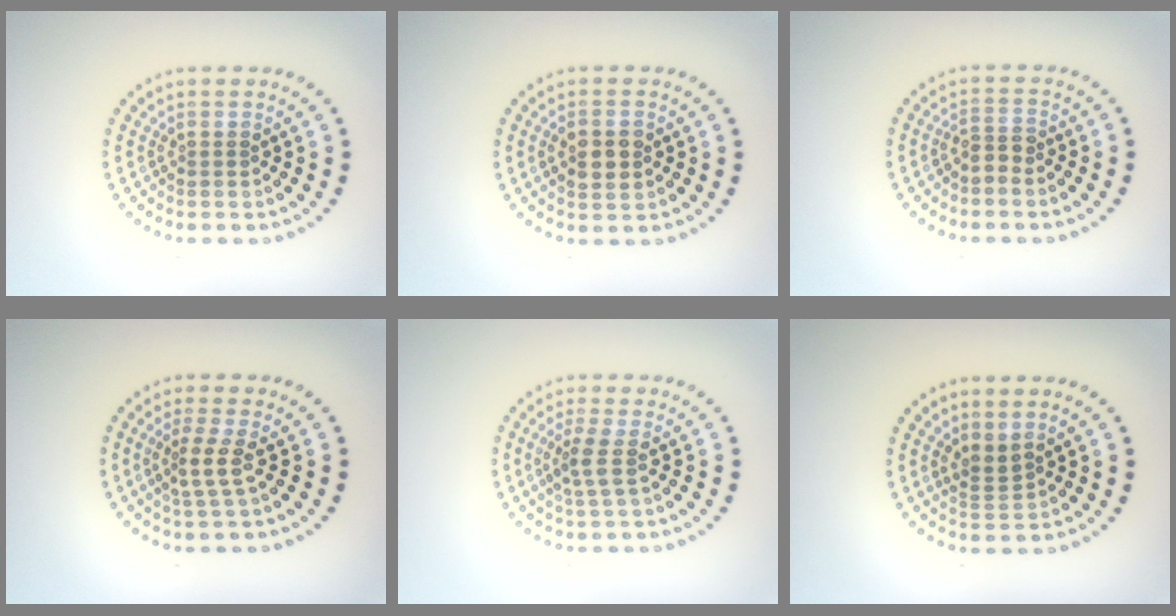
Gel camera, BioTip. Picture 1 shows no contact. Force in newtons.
{"total": 2.5, "press": 2.5, "slide": 0.2}
{"total": 1.8, "press": 1.4, "slide": 1.1}
{"total": 2.2, "press": 1.5, "slide": 1.5}
{"total": 2.1, "press": 1.6, "slide": 1.4}
{"total": 1.8, "press": 1.4, "slide": 1.2}